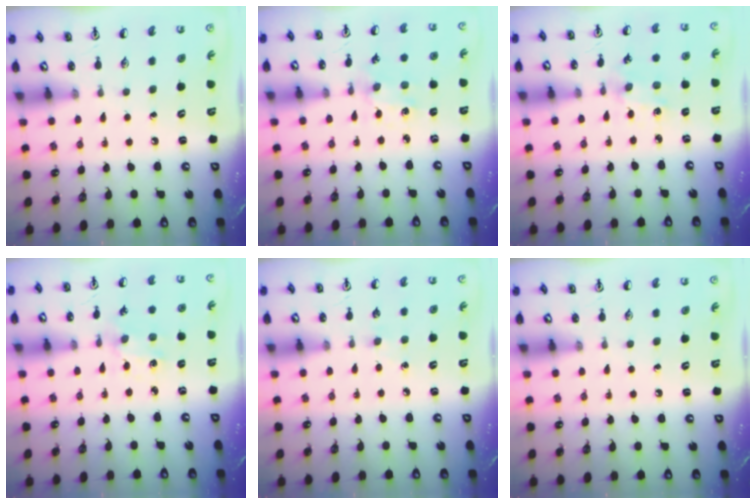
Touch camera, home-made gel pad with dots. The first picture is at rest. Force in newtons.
{"total": 2.0, "press": 1.9, "slide": 0.4}
{"total": 2.0, "press": 2.0, "slide": 0.4}
{"total": 2.0, "press": 1.9, "slide": 0.4}
{"total": 3.9, "press": 3.9, "slide": 0.6}
{"total": 0.0}